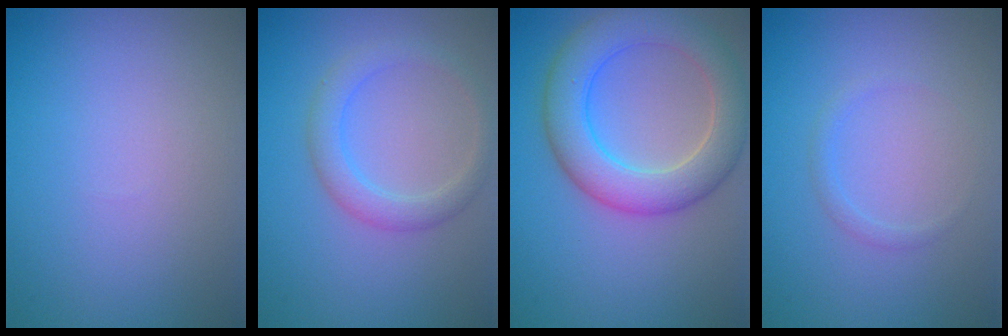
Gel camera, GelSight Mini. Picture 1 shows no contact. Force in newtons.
{"total": 2.8, "press": 2.8, "slide": 0.1}
{"total": 6.8, "press": 6.8, "slide": 0.5}
{"total": 0.8, "press": 0.8, "slide": 0.0}